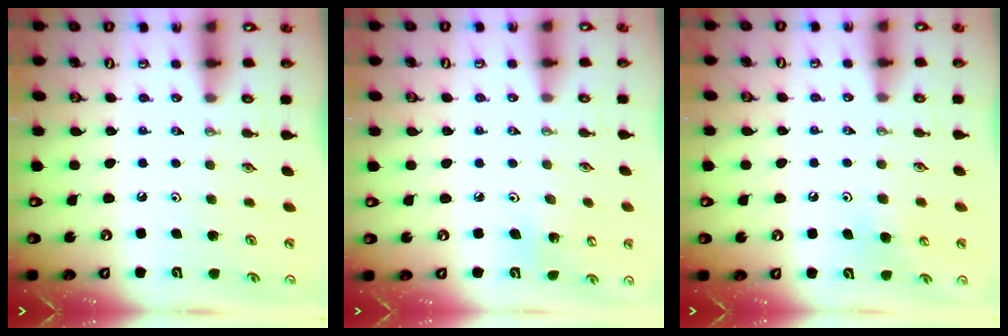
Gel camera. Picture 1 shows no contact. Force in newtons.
{"total": 3.7, "press": 3.7, "slide": 0.4}
{"total": 4.9, "press": 4.9, "slide": 0.5}